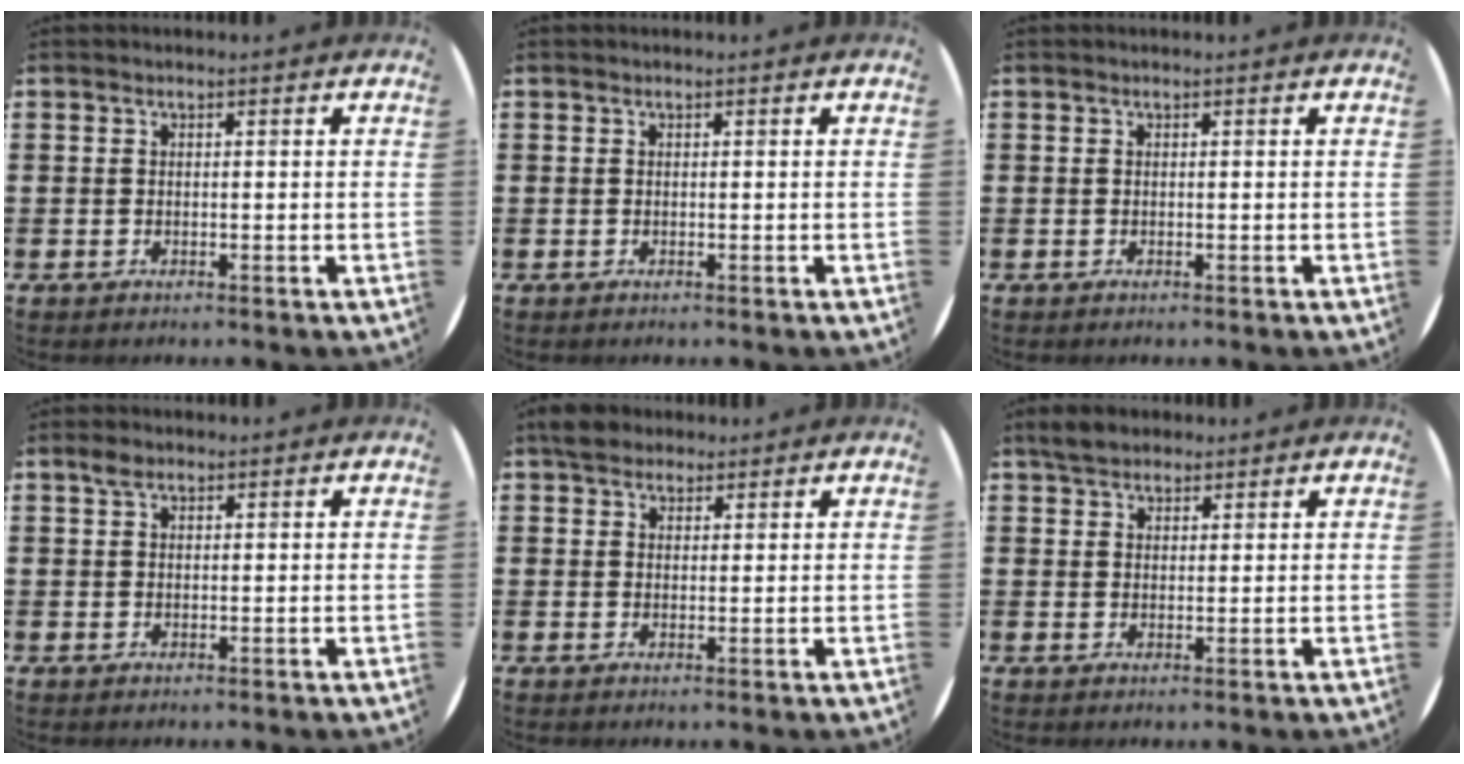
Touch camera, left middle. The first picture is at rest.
{"total": 0.0}
{"total": 0.0}
{"total": 1.7, "force": [1.1, 0.9, 0.8], "torque": [-0.008, 0.003, 0.019]}
{"total": 2.9, "force": [2.5, 1.4, 0.5], "torque": [-0.006, 0.006, 0.046]}
{"total": 3.1, "force": [2.7, 1.3, 0.6], "torque": [-0.010, 0.004, 0.051]}